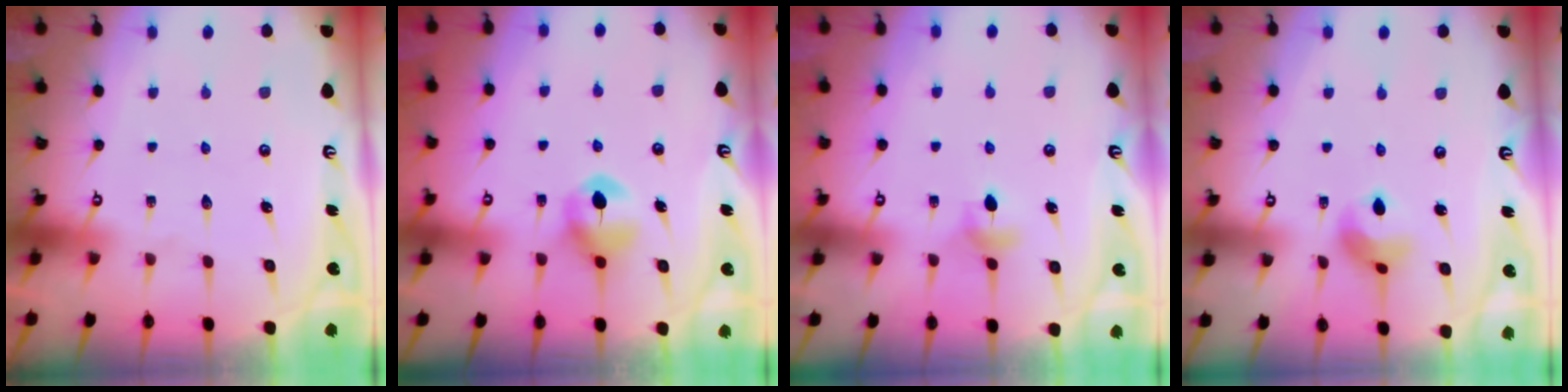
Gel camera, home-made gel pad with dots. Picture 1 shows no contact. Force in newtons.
{"total": 6.9, "press": 6.9, "slide": 0.3}
{"total": 4.8, "press": 4.7, "slide": 0.7}
{"total": 7.9, "press": 7.9, "slide": 0.4}